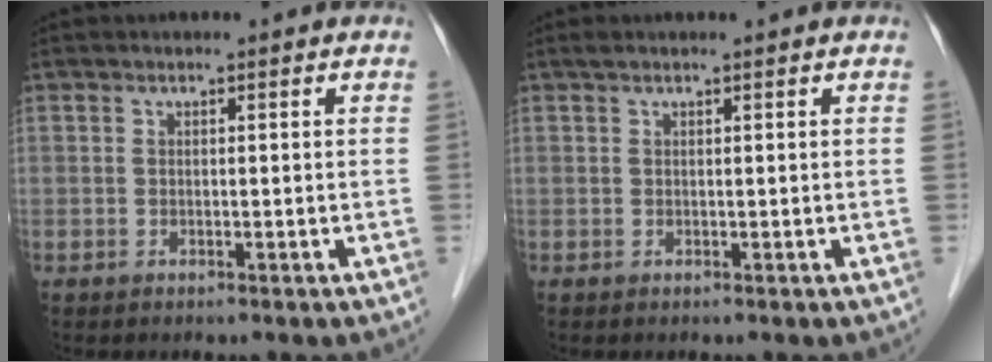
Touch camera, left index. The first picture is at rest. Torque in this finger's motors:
{"motor_torque": [0.05, 0.00, 0.00, -0.01]}